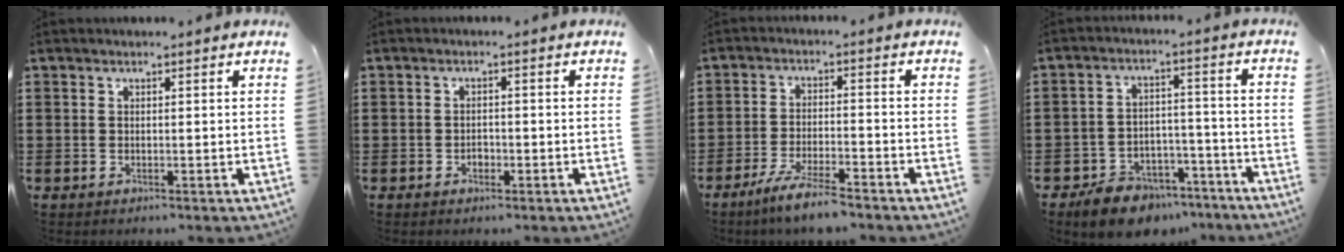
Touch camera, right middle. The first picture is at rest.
{"total": 1.3, "force": [-0.7, 0.8, 0.7], "torque": [-0.018, -0.002, -0.014]}
{"total": 6.0, "force": [-5.1, 0.2, 3.2], "torque": [-0.071, -0.012, -0.097]}
{"total": 7.6, "force": [-7.0, 2.5, 1.4], "torque": [-0.024, 0.032, -0.134]}